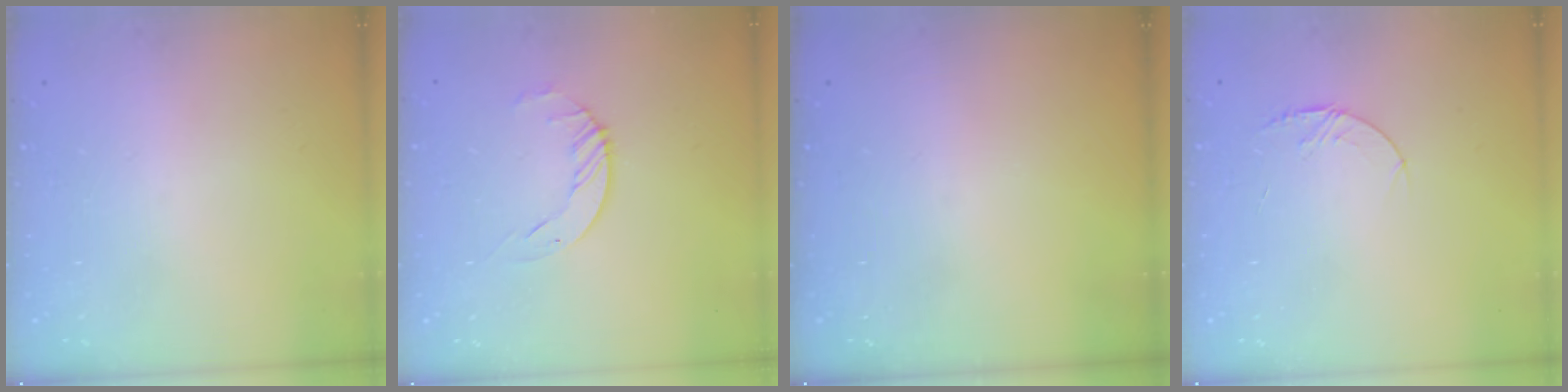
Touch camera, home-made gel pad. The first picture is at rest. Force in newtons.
{"total": 3.5, "press": 3.5, "slide": 0.4}
{"total": 0.0}
{"total": 4.0, "press": 3.9, "slide": 0.5}